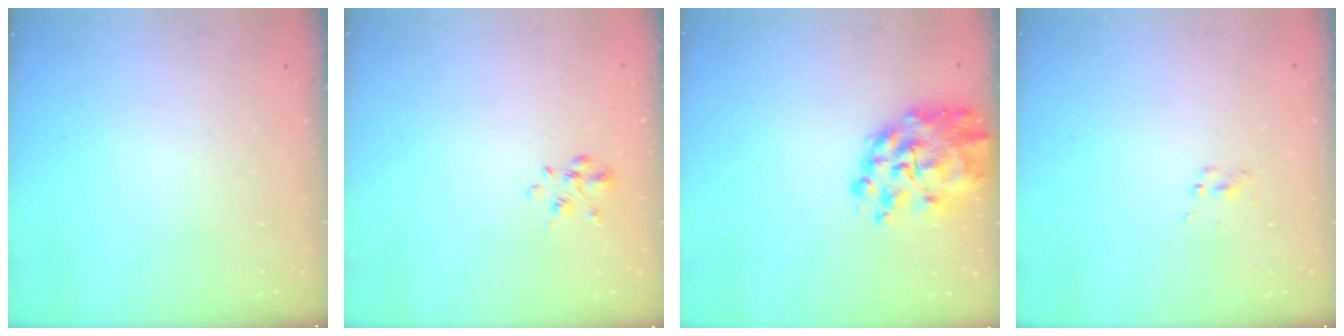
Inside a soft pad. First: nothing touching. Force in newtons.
{"total": 2.5, "press": 2.4, "slide": 0.9}
{"total": 9.9, "press": 9.5, "slide": 2.8}
{"total": 1.5, "press": 1.5, "slide": 0.1}